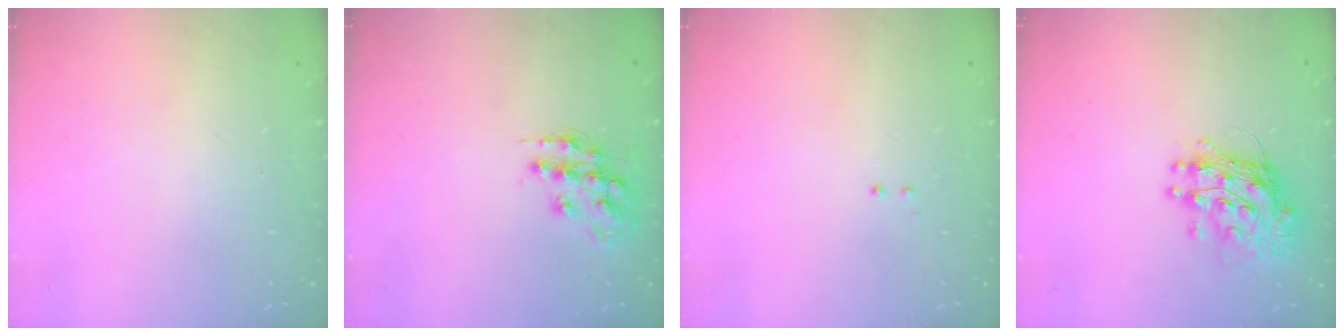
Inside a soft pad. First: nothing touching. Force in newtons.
{"total": 13.3, "press": 13.3, "slide": 0.8}
{"total": 0.5, "press": 0.5, "slide": 0.3}
{"total": 11.7, "press": 11.6, "slide": 1.2}